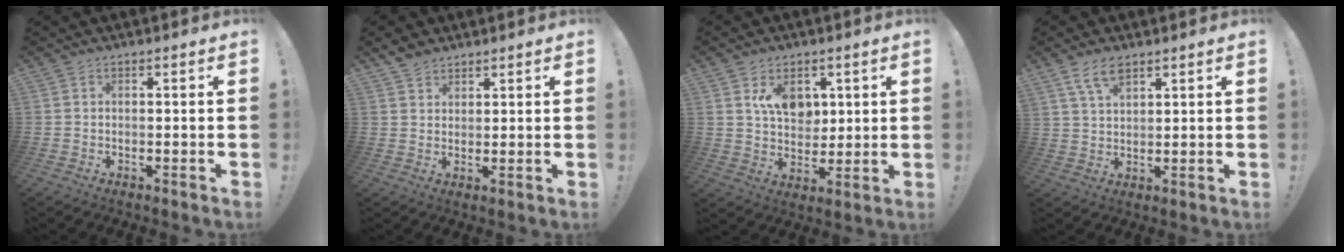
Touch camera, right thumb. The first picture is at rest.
{"total": 4.0, "force": [3.2, 2.2, 0.7], "torque": [-0.007, -0.019, 0.060]}
{"total": 9.8, "force": [4.2, 7.1, 5.2], "torque": [-0.079, -0.016, 0.083]}
{"total": 6.6, "force": [4.3, 3.0, 4.0], "torque": [-0.070, -0.014, 0.080]}